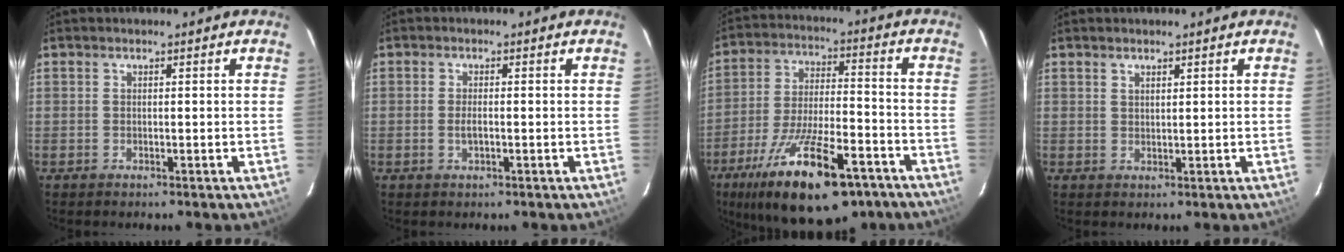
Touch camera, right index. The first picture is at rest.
{"total": 1.4, "force": [-0.4, 0.5, 1.3], "torque": [-0.027, -0.001, -0.007]}
{"total": 22.0, "force": [-13.8, 7.6, 15.4], "torque": [-0.278, -0.030, -0.215]}
{"total": 1.2, "force": [1.0, 0.5, 0.5], "torque": [-0.007, 0.000, 0.018]}